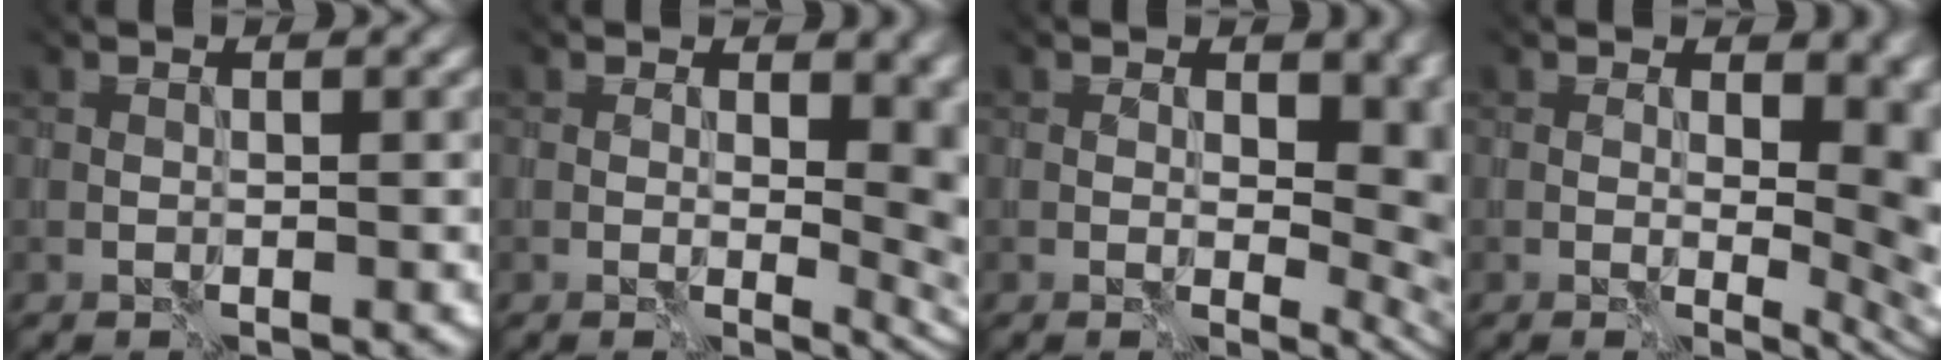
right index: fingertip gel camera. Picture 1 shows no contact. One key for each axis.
{"total": 7.5, "fx": 1.1, "fy": 4.2, "fz": 6.2, "tx": -0.049, "ty": 0.002, "tz": 0.015}
{"total": 7.1, "fx": 0.9, "fy": 4.3, "fz": 5.6, "tx": -0.040, "ty": 0.000, "tz": 0.010}
{"total": 8.9, "fx": 1.5, "fy": 4.8, "fz": 7.4, "tx": -0.055, "ty": 0.010, "tz": 0.016}